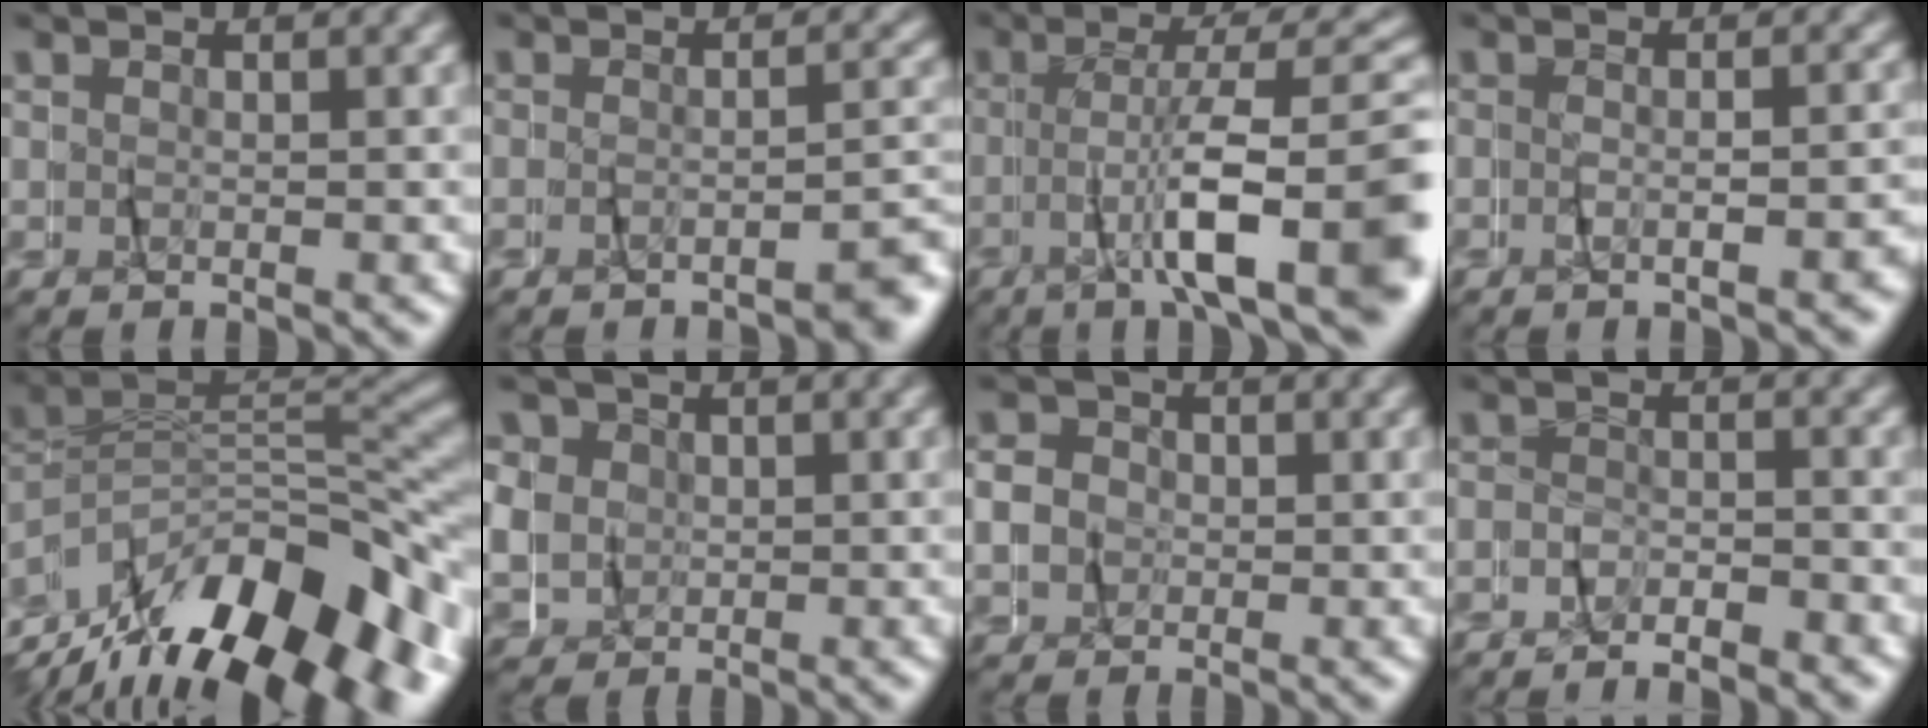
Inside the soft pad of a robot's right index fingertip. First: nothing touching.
{"total": 3.0, "force": [-2.7, -0.5, 1.0], "torque": [-0.010, 0.009, -0.049]}
{"total": 9.4, "force": [-3.1, 1.7, 8.7], "torque": [-0.133, -0.004, -0.046]}
{"total": 1.6, "force": [-1.2, -0.6, 0.9], "torque": [-0.017, 0.009, -0.024]}
{"total": 15.9, "force": [-8.0, 8.0, 11.2], "torque": [-0.182, -0.011, -0.118]}
{"total": 7.4, "force": [0.7, 6.8, 2.9], "torque": [-0.077, -0.012, 0.012]}
{"total": 4.9, "force": [0.4, 4.6, 1.6], "torque": [-0.040, 0.004, -0.002]}
{"total": 2.3, "force": [-2.0, 1.2, 0.4], "torque": [-0.008, 0.007, -0.047]}